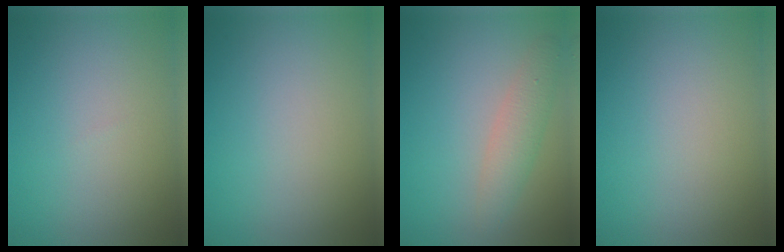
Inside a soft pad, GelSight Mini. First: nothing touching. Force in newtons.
{"total": 0.0}
{"total": 2.6, "press": 2.6, "slide": 0.2}
{"total": 0.0}